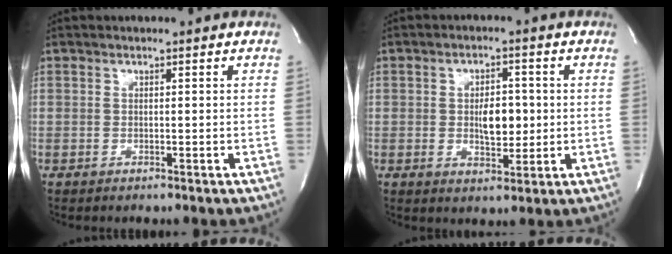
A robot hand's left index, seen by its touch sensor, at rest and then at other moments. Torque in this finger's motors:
{"motor_torque": [0.28, 0.18, 0.08, 0.04]}